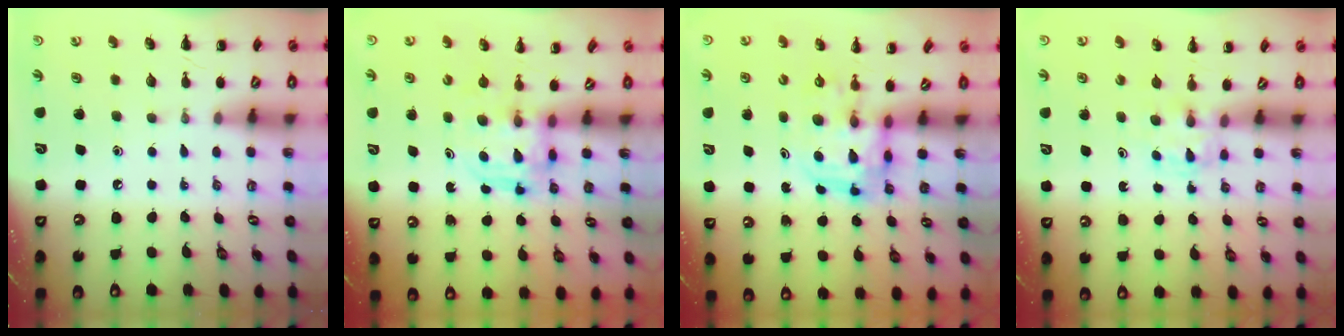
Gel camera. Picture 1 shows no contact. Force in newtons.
{"total": 3.8, "press": 3.8, "slide": 0.3}
{"total": 4.6, "press": 4.5, "slide": 1.0}
{"total": 2.6, "press": 2.4, "slide": 1.1}